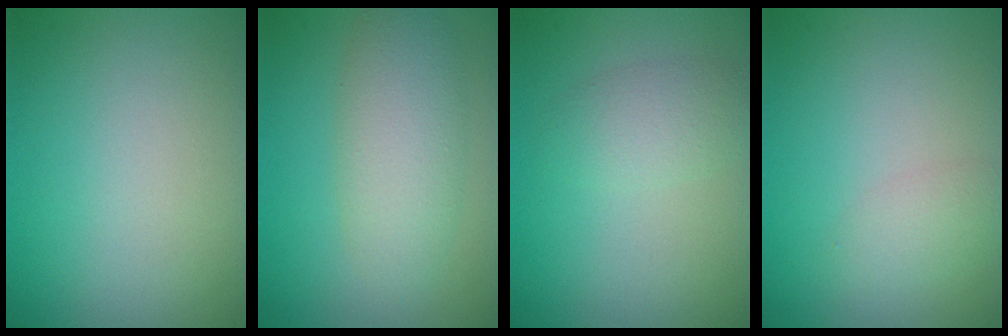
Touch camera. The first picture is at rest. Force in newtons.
{"total": 4.5, "press": 4.5, "slide": 0.2}
{"total": 2.4, "press": 2.4, "slide": 0.1}
{"total": 1.7, "press": 1.7, "slide": 0.0}